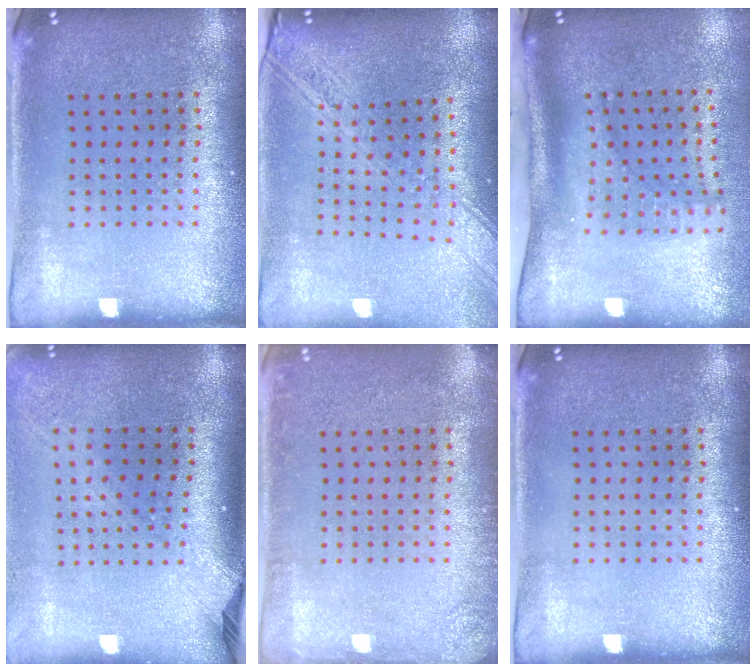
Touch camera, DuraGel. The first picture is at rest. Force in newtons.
{"total": 2.3, "press": 1.9, "slide": 1.3}
{"total": 2.2, "press": 1.5, "slide": 1.6}
{"total": 2.3, "press": 1.7, "slide": 1.5}
{"total": 1.5, "press": 1.5, "slide": 0.2}
{"total": 0.0}